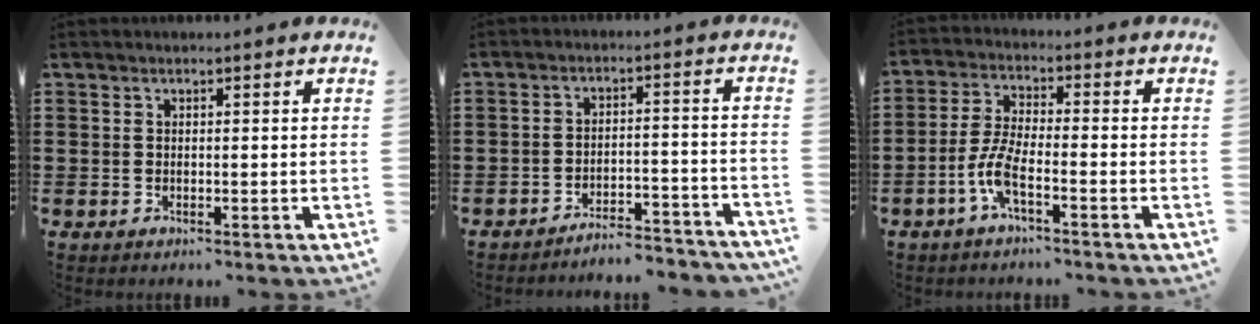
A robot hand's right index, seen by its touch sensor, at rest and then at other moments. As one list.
[{"total": 4.6, "force": [-4.5, 0.0, 0.7], "torque": [-0.016, 0.001, -0.093]}, {"total": 6.2, "force": [-3.0, 1.1, 5.3], "torque": [-0.139, -0.021, -0.064]}]